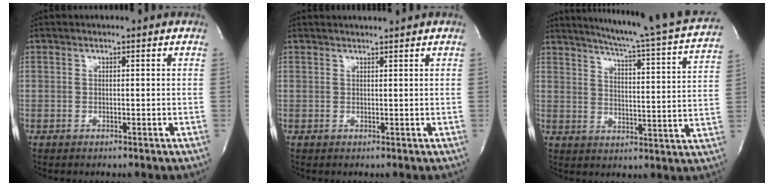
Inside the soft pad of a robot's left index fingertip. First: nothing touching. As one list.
[{"total": 2.2, "force": [2.0, -0.5, 0.7], "torque": [-0.007, 0.004, 0.028]}, {"total": 22.7, "force": [20.7, -0.6, 9.4], "torque": [-0.146, -0.071, 0.253]}]